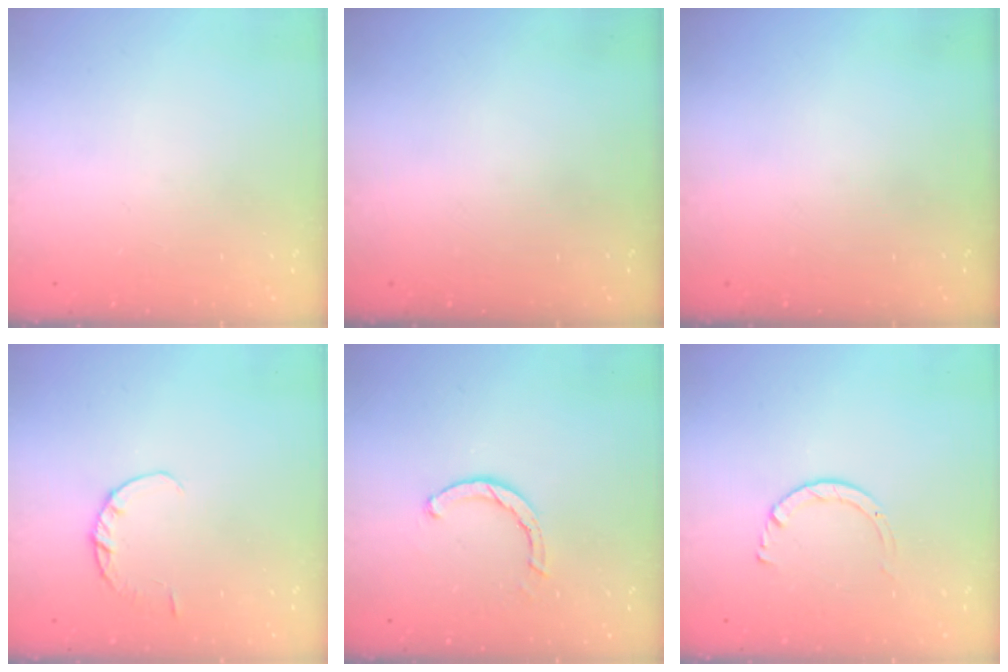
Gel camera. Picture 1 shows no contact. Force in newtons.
{"total": 0.0}
{"total": 0.0}
{"total": 2.9, "press": 2.8, "slide": 0.4}
{"total": 2.5, "press": 2.5, "slide": 0.1}
{"total": 2.9, "press": 2.9, "slide": 0.2}